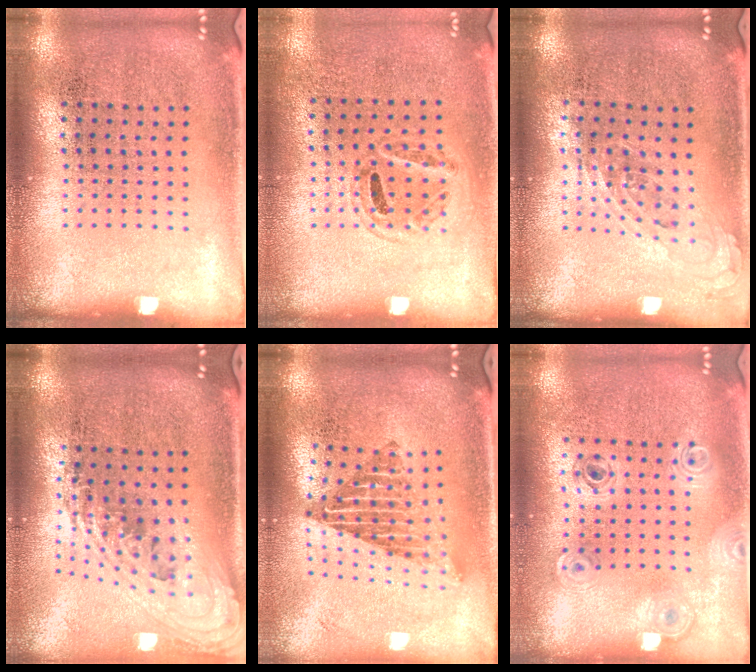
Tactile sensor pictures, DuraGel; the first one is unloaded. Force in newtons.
{"total": 1.0, "press": 0.8, "slide": 0.6}
{"total": 0.8, "press": 0.7, "slide": 0.3}
{"total": 2.3, "press": 1.6, "slide": 1.7}
{"total": 2.1, "press": 1.5, "slide": 1.5}
{"total": 0.8, "press": 0.8, "slide": 0.1}